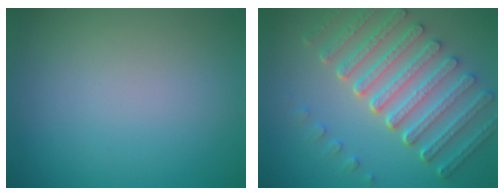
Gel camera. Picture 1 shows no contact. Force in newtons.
{"total": 7.5, "press": 5.7, "slide": 4.9}